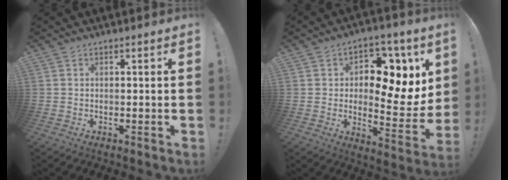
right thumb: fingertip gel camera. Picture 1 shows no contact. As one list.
[{"total": 11.2, "force": [3.5, 7.2, 7.9], "torque": [-0.097, -0.034, 0.060]}]